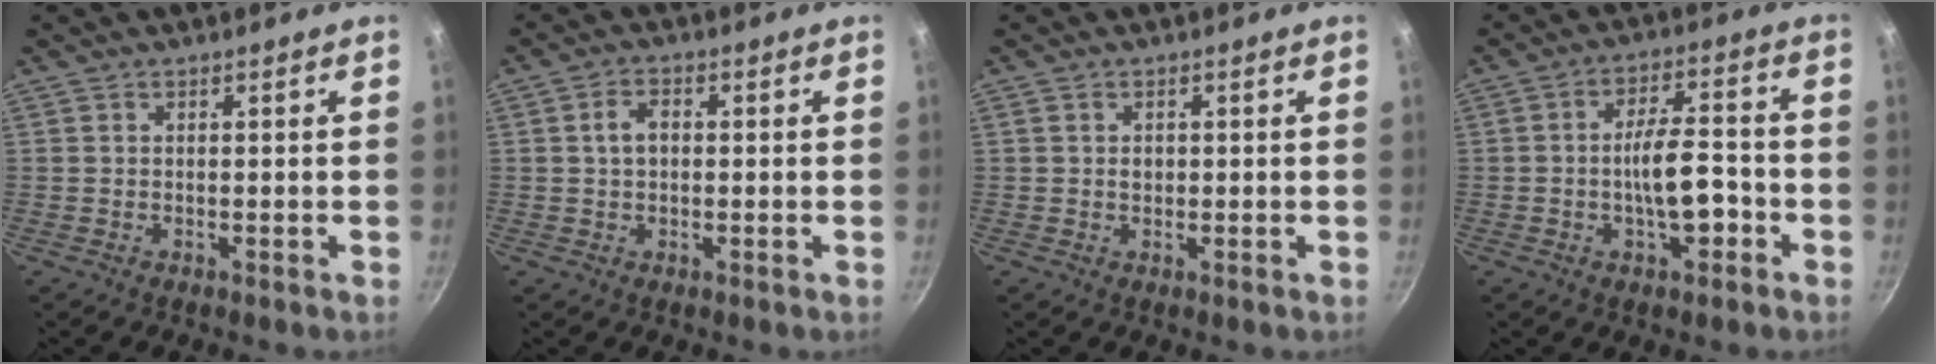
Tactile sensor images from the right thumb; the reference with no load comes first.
{"total": 3.8, "force": [0.3, 2.6, 2.7], "torque": [-0.040, 0.012, 0.003]}
{"total": 1.5, "force": [0.1, 1.2, 0.9], "torque": [-0.011, 0.000, 0.001]}
{"total": 9.2, "force": [-2.7, 3.9, 7.9], "torque": [-0.112, 0.031, -0.044]}